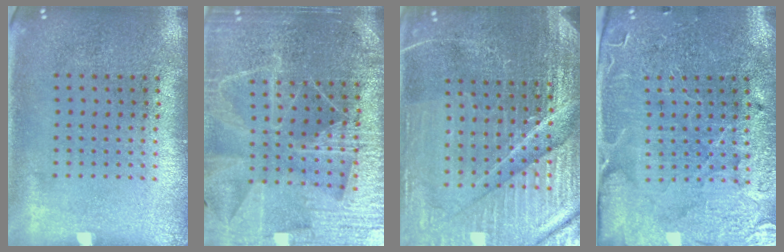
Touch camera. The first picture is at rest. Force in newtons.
{"total": 5.0, "press": 4.6, "slide": 2.1}
{"total": 5.9, "press": 5.3, "slide": 2.4}
{"total": 3.7, "press": 3.6, "slide": 0.7}